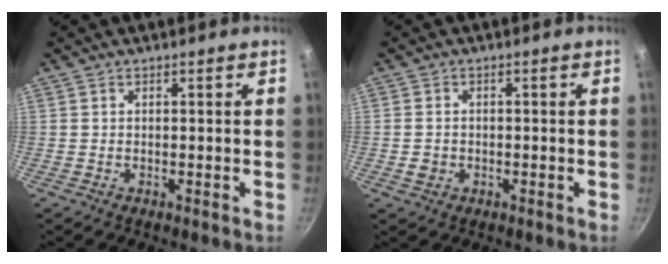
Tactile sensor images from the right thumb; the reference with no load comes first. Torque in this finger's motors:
{"motor_torque": [-0.22, 0.24, -0.33, 0.19, 0.00]}